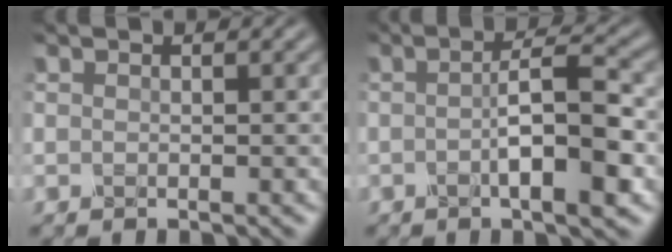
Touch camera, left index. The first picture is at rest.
{"total": 5.7, "force": [-1.0, 1.2, 5.5], "torque": [-0.089, 0.006, -0.019]}